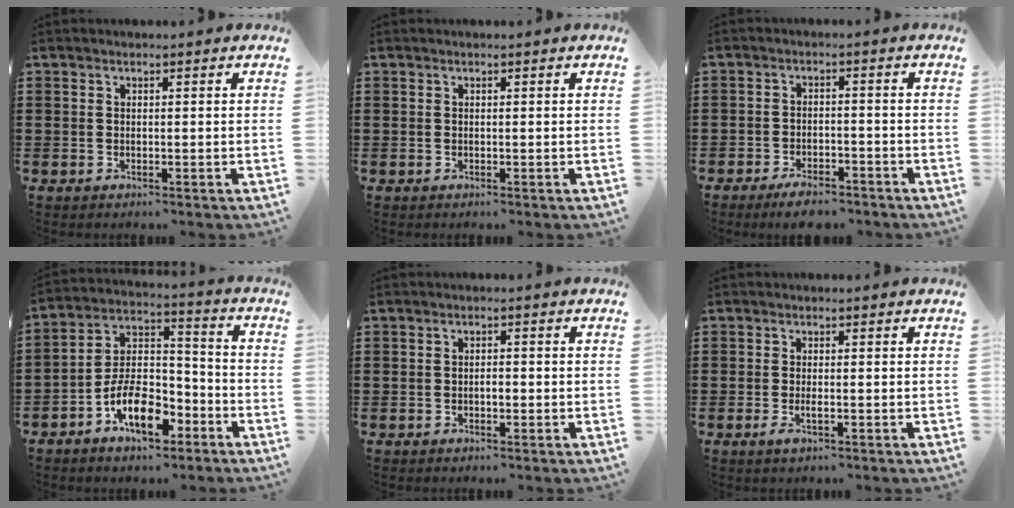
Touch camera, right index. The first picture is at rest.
{"total": 0.0}
{"total": 3.5, "force": [-3.3, 0.7, 1.0], "torque": [-0.019, 0.008, -0.064]}
{"total": 11.0, "force": [-6.4, 4.9, 7.5], "torque": [-0.150, 0.014, -0.119]}
{"total": 1.4, "force": [-0.5, 0.5, 1.2], "torque": [-0.023, 0.000, -0.009]}
{"total": 1.7, "force": [-0.6, 0.3, 1.5], "torque": [-0.034, -0.006, -0.012]}